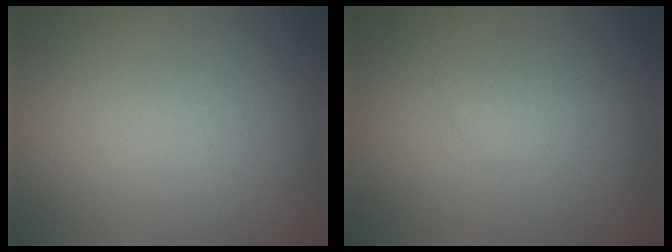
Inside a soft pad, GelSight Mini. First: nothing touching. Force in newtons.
{"total": 1.1, "press": 1.1, "slide": 0.0}